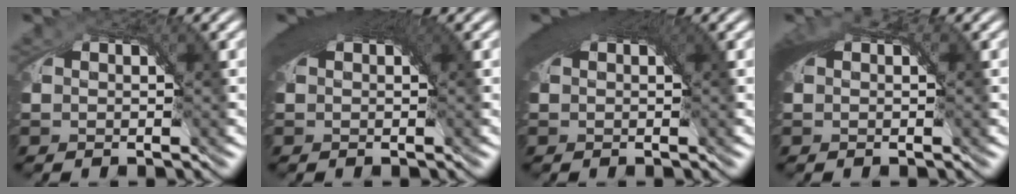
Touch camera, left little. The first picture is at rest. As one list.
[{"total": 4.7, "force": [1.5, 1.5, 4.1], "torque": [-0.048, 0.013, 0.017]}, {"total": 4.4, "force": [1.4, 1.5, 3.9], "torque": [-0.045, 0.011, 0.017]}, {"total": 2.6, "force": [0.0, 1.5, 2.2], "torque": [-0.046, 0.001, 0.001]}]